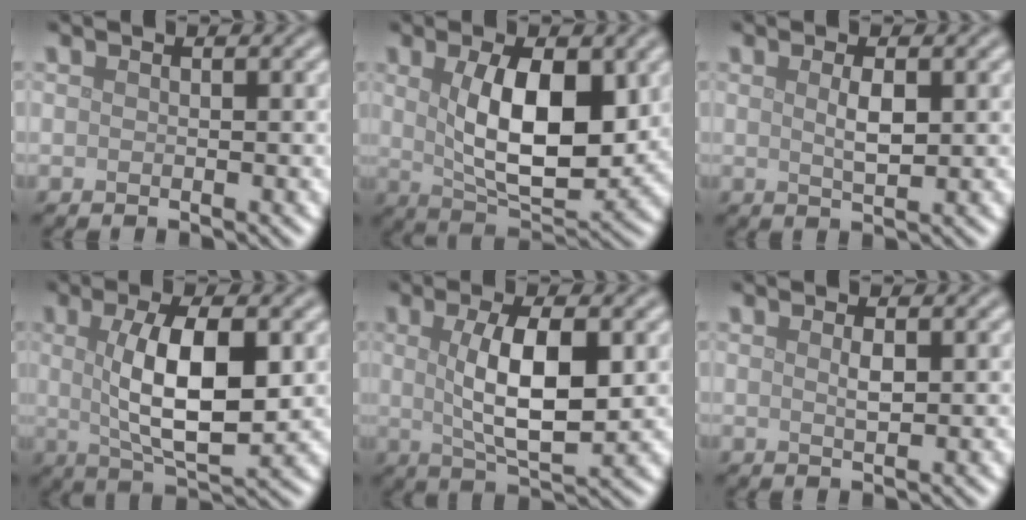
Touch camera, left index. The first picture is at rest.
{"total": 9.0, "force": [1.5, 3.9, 7.9], "torque": [-0.135, -0.008, 0.031]}
{"total": 2.0, "force": [0.5, 0.6, 1.9], "torque": [-0.037, -0.002, 0.012]}
{"total": 8.1, "force": [0.9, 2.7, 7.6], "torque": [-0.132, -0.007, 0.018]}
{"total": 6.9, "force": [0.8, 2.2, 6.5], "torque": [-0.115, -0.002, 0.017]}
{"total": 1.1, "force": [0.4, 0.3, 1.0], "torque": [-0.020, 0.000, 0.008]}